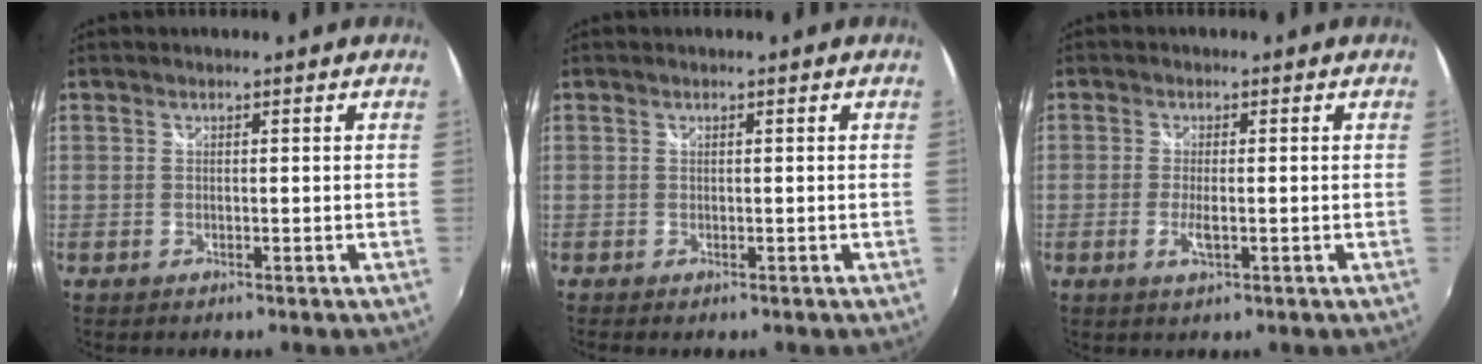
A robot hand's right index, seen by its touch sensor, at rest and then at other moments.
{"total": 0.0}
{"total": 3.1, "force": [-1.0, 0.6, 2.8], "torque": [-0.059, -0.005, -0.018]}